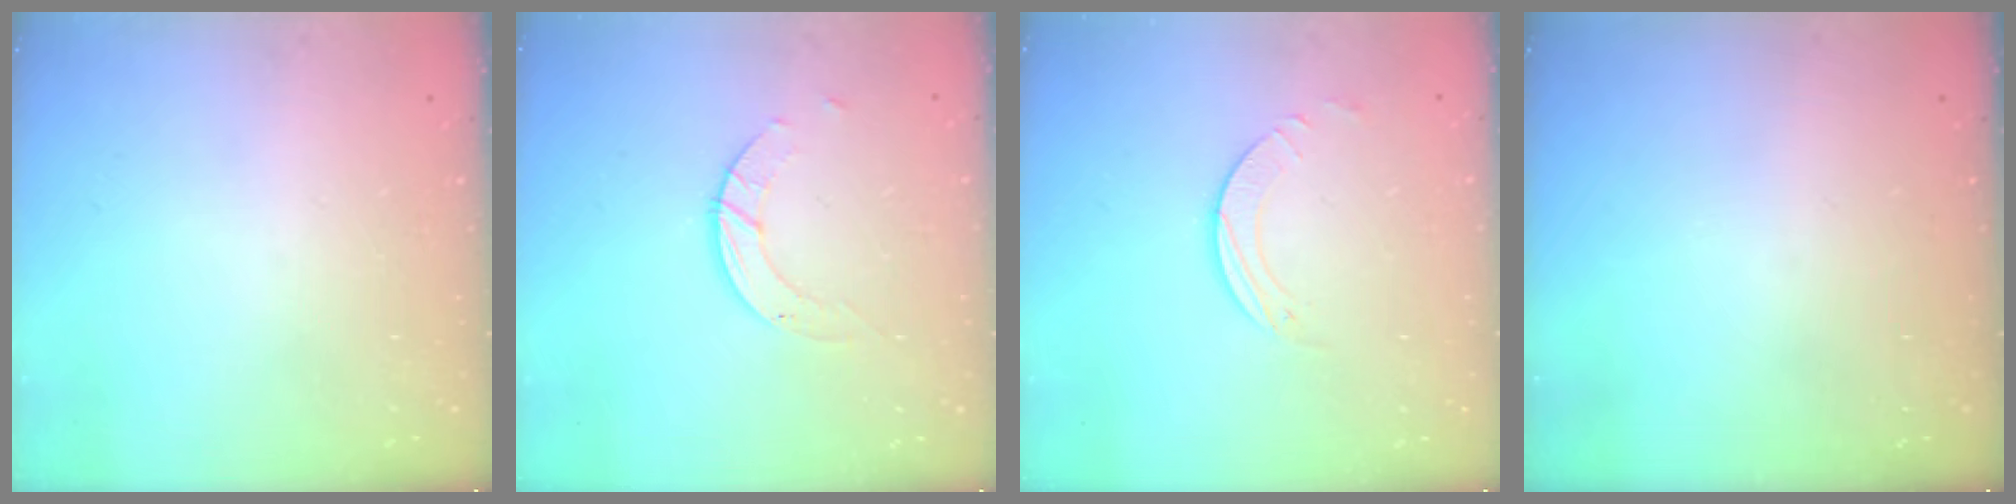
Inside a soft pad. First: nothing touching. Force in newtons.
{"total": 3.0, "press": 3.0, "slide": 0.3}
{"total": 2.5, "press": 2.5, "slide": 0.2}
{"total": 0.0}